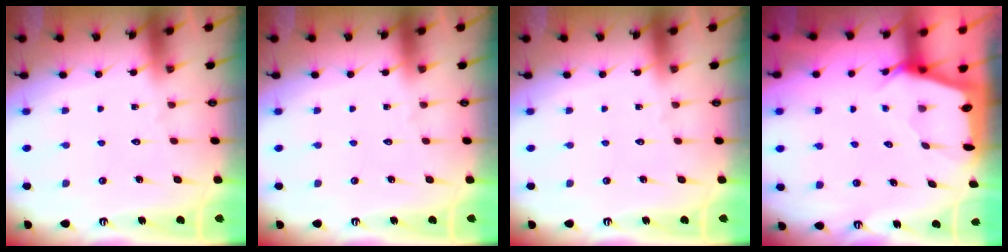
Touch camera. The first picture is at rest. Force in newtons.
{"total": 0.0}
{"total": 0.0}
{"total": 2.3, "press": 2.3, "slide": 0.3}